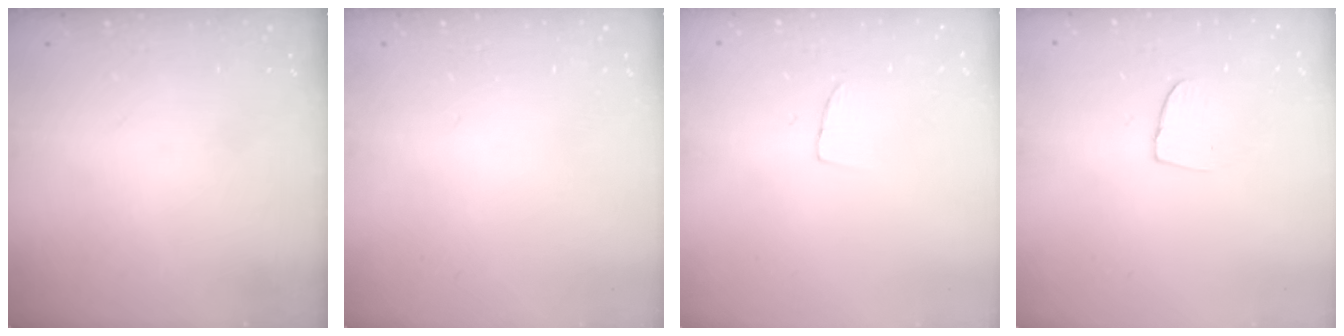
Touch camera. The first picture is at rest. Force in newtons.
{"total": 0.0}
{"total": 3.3, "press": 3.3, "slide": 0.2}
{"total": 4.2, "press": 4.2, "slide": 0.3}